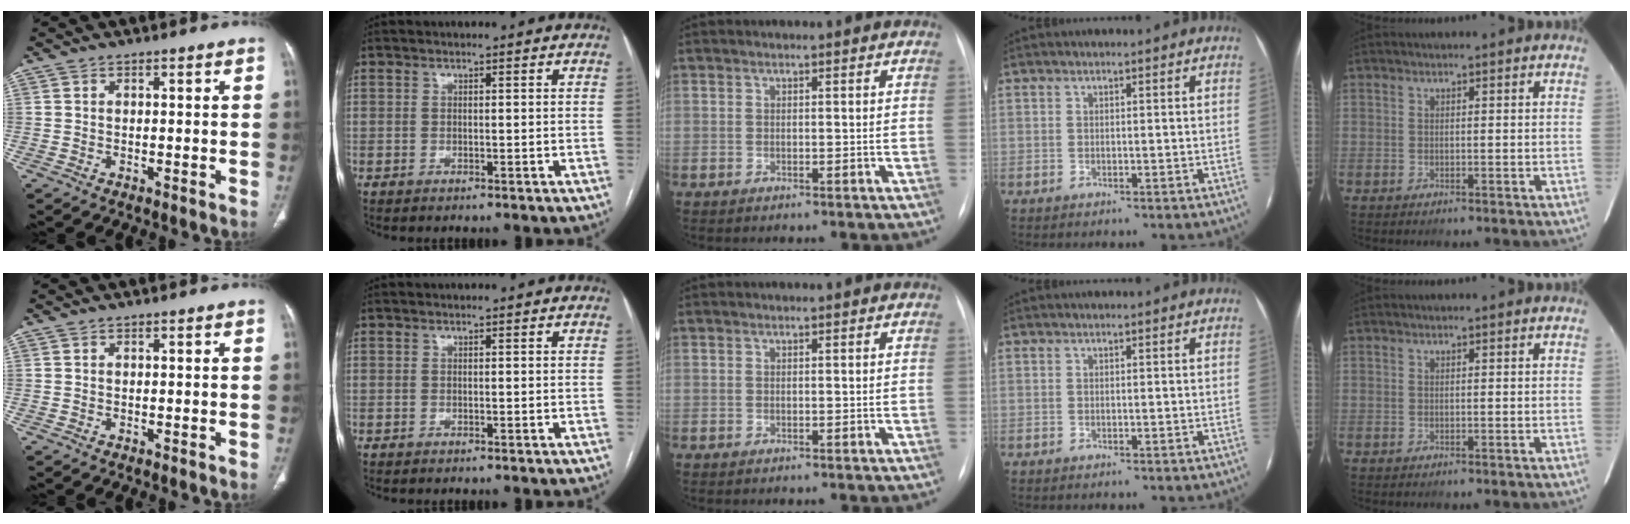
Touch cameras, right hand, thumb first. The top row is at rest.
{}